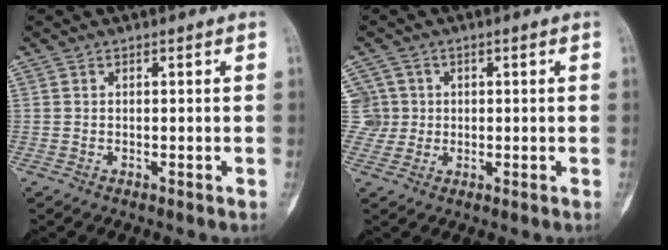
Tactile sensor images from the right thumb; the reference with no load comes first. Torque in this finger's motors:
{"motor_torque": [0.37, 0.37, 0.18, 0.04, 0.01]}